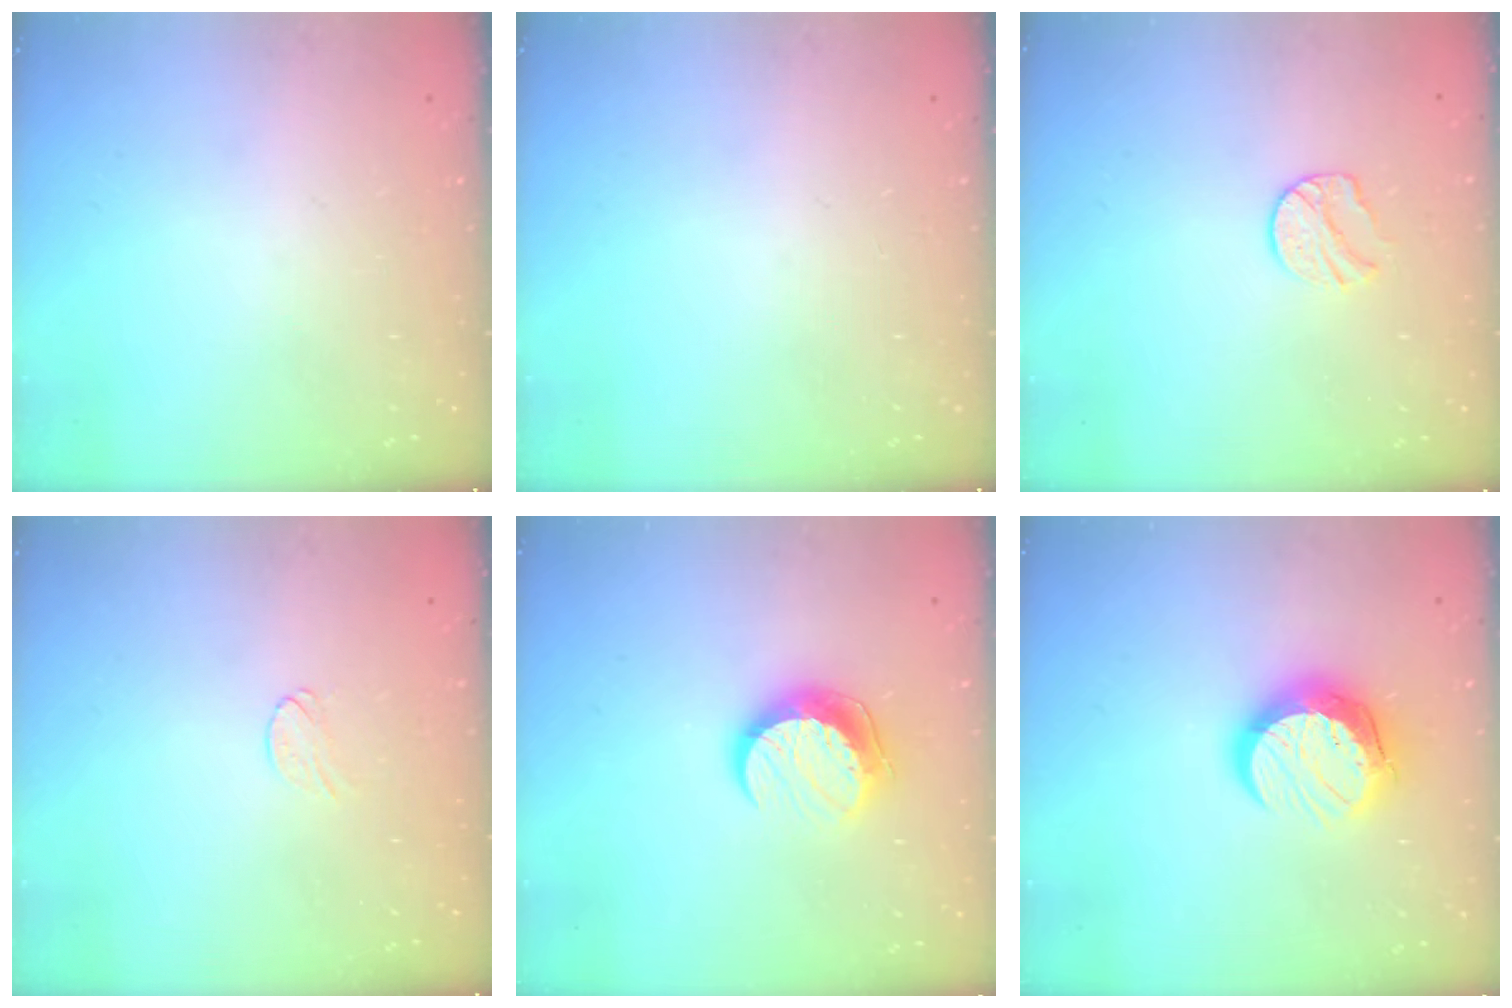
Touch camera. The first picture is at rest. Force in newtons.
{"total": 0.0}
{"total": 7.8, "press": 7.8, "slide": 0.5}
{"total": 4.7, "press": 4.6, "slide": 0.4}
{"total": 10.3, "press": 10.3, "slide": 0.7}
{"total": 13.0, "press": 13.0, "slide": 0.9}